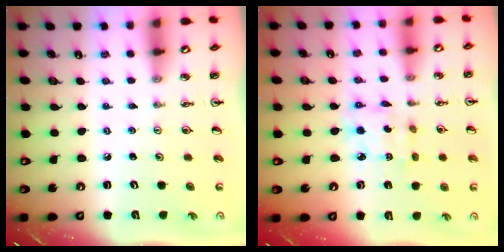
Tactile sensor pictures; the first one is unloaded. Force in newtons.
{"total": 4.2, "press": 4.2, "slide": 0.3}